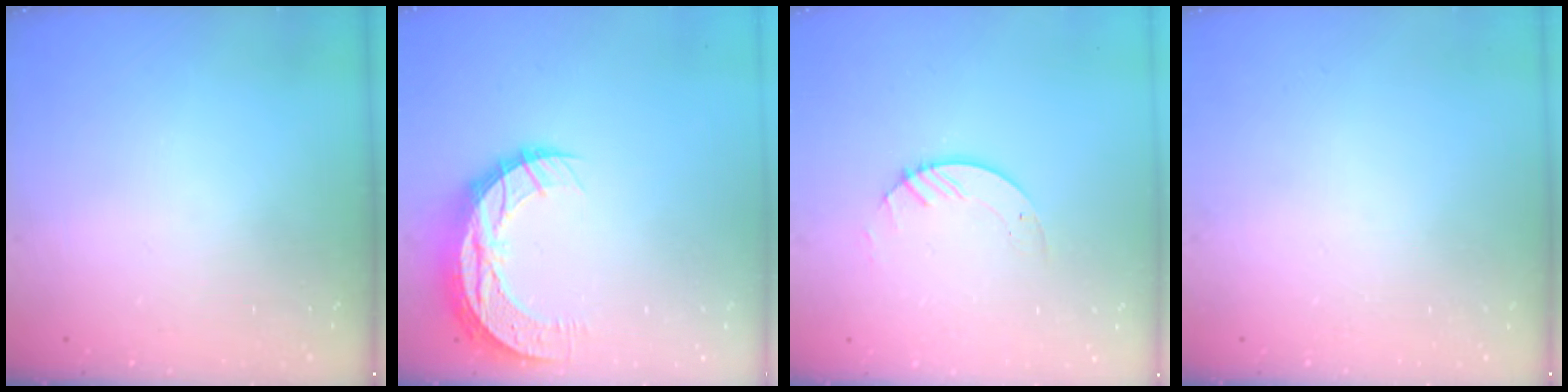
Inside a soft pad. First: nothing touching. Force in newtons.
{"total": 11.0, "press": 11.0, "slide": 0.8}
{"total": 2.6, "press": 2.6, "slide": 0.3}
{"total": 0.0}